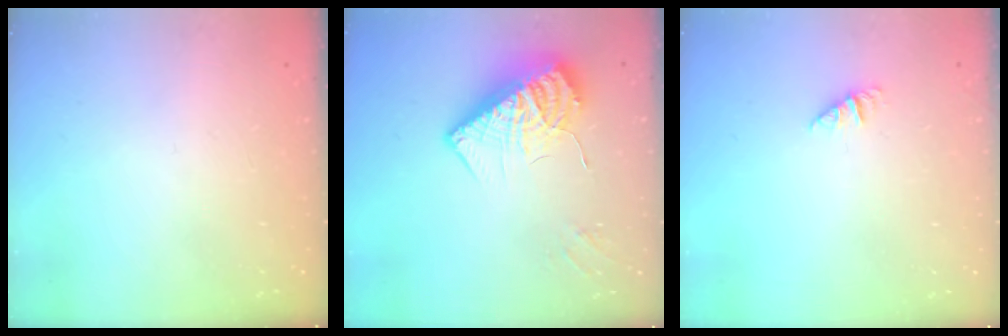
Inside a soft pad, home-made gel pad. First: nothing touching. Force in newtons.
{"total": 14.4, "press": 14.3, "slide": 1.6}
{"total": 0.6, "press": 0.6, "slide": 0.1}